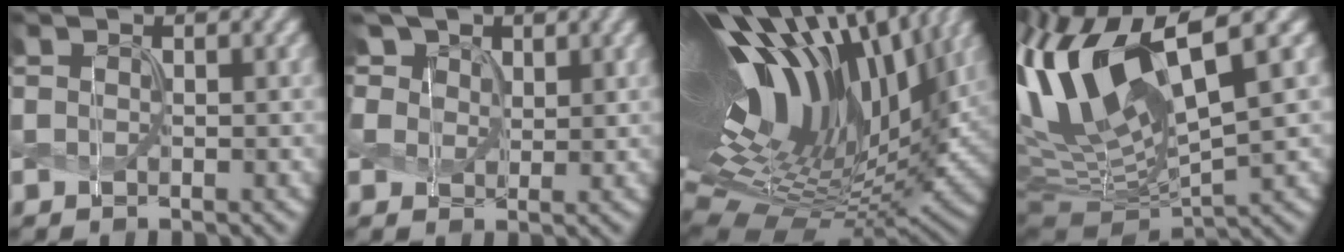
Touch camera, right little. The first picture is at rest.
{"total": 6.7, "force": [3.9, 4.5, 3.1], "torque": [-0.087, 0.010, 0.059]}
{"total": 18.9, "force": [5.5, 9.1, 15.6], "torque": [-0.264, 0.035, 0.091]}
{"total": 14.6, "force": [3.2, 5.1, 13.3], "torque": [-0.279, 0.018, 0.064]}